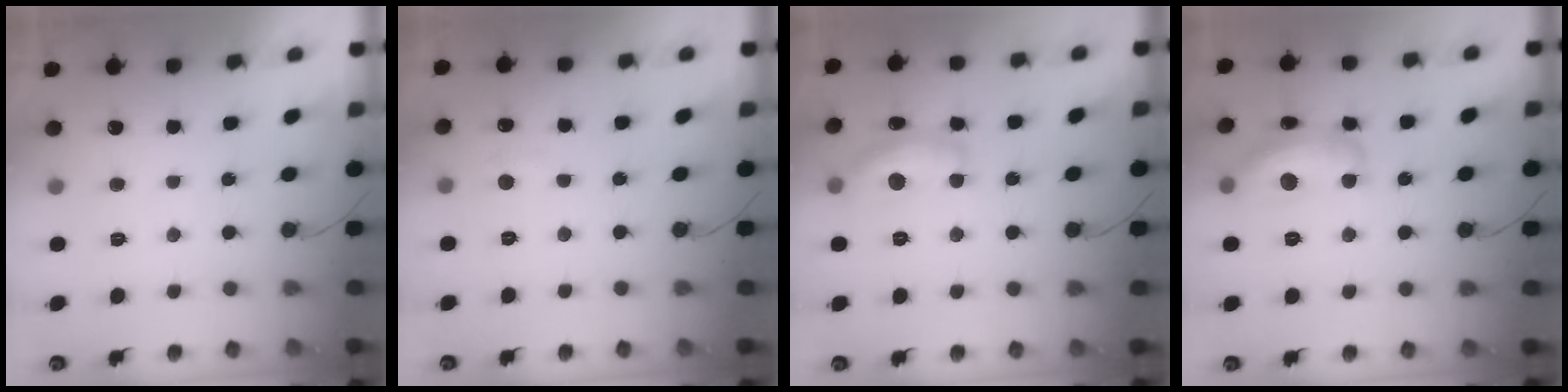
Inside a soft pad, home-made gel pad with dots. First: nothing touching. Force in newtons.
{"total": 5.5, "press": 5.4, "slide": 0.9}
{"total": 13.4, "press": 13.3, "slide": 0.5}
{"total": 14.0, "press": 14.0, "slide": 0.7}